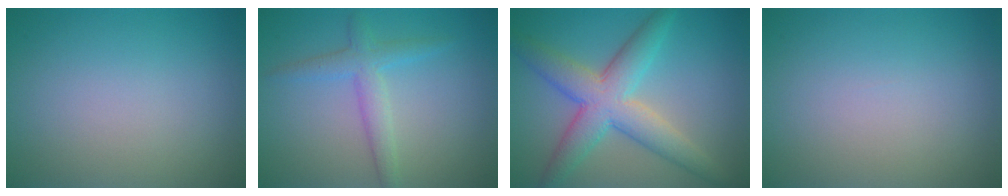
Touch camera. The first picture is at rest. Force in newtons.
{"total": 2.7, "press": 2.7, "slide": 0.2}
{"total": 6.5, "press": 6.5, "slide": 0.3}
{"total": 0.0}